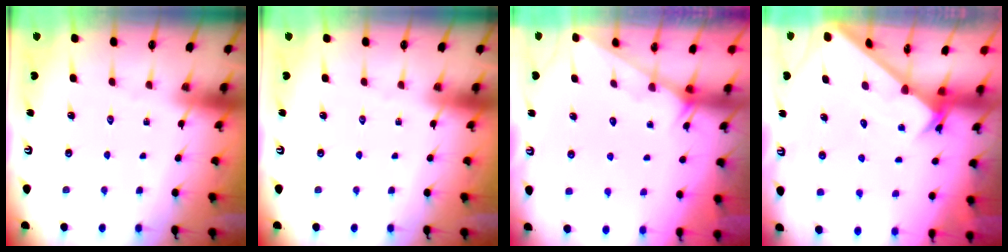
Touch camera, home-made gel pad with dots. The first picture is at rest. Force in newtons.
{"total": 0.0}
{"total": 1.3, "press": 1.3, "slide": 0.1}
{"total": 2.6, "press": 2.6, "slide": 0.2}